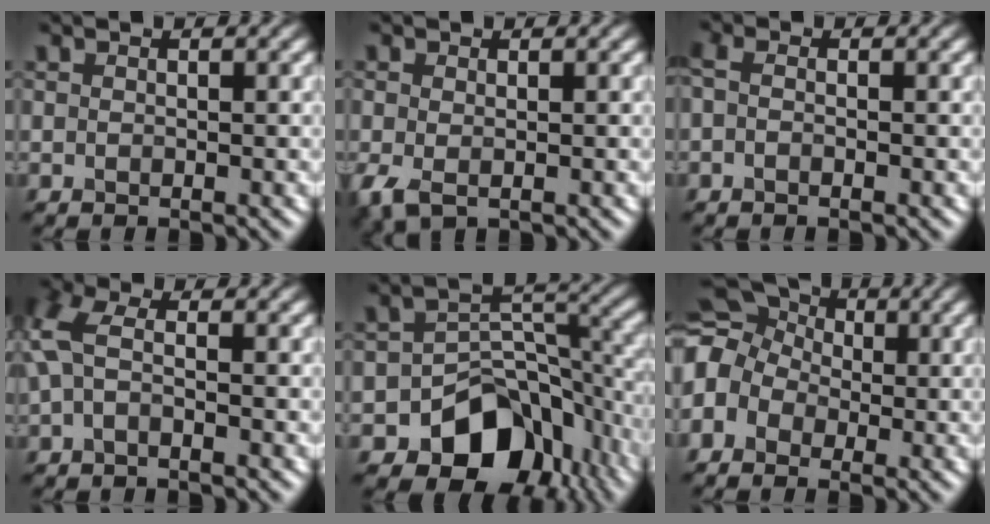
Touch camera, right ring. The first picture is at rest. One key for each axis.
{"total": 2.3, "fx": -0.6, "fy": 1.5, "fz": 1.6, "tx": -0.044, "ty": -0.008, "tz": -0.013}
{"total": 1.5, "fx": -0.2, "fy": 1.0, "fz": 1.1, "tx": -0.027, "ty": 0.001, "tz": -0.009}
{"total": 3.8, "fx": 0.4, "fy": 2.2, "fz": 3.1, "tx": -0.084, "ty": 0.012, "tz": -0.003}
{"total": 10.9, "fx": -5.9, "fy": 7.3, "fz": 5.6, "tx": -0.072, "ty": -0.011, "tz": -0.098}
{"total": 10.6, "fx": 0.0, "fy": 9.1, "fz": 5.4, "tx": -0.136, "ty": 0.037, "tz": -0.058}